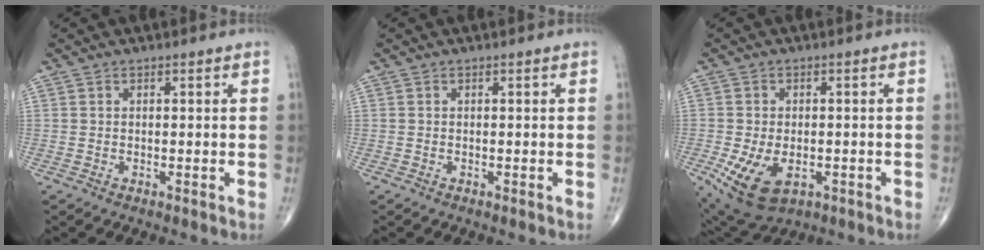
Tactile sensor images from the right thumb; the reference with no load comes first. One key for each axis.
{"total": 0.0}
{"total": 10.2, "fx": -3.4, "fy": 6.0, "fz": 7.4, "tx": -0.136, "ty": -0.002, "tz": -0.044}